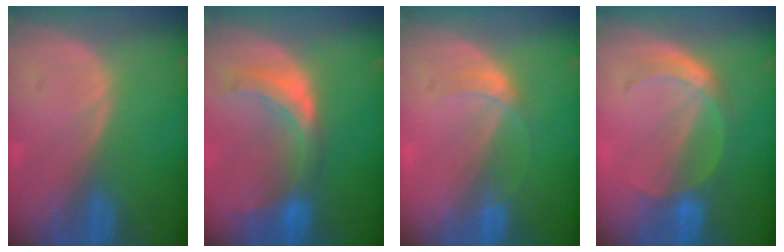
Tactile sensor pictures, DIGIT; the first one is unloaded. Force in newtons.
{"total": 7.8, "press": 6.9, "slide": 3.5}
{"total": 2.5, "press": 2.5, "slide": 0.1}
{"total": 4.9, "press": 4.9, "slide": 0.3}